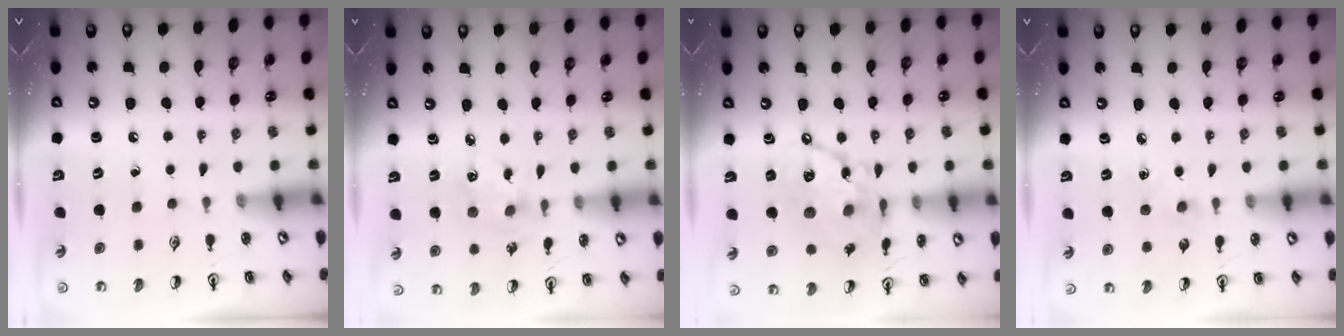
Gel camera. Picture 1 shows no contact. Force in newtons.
{"total": 4.1, "press": 3.9, "slide": 1.4}
{"total": 14.7, "press": 14.7, "slide": 1.2}
{"total": 3.8, "press": 3.7, "slide": 0.6}